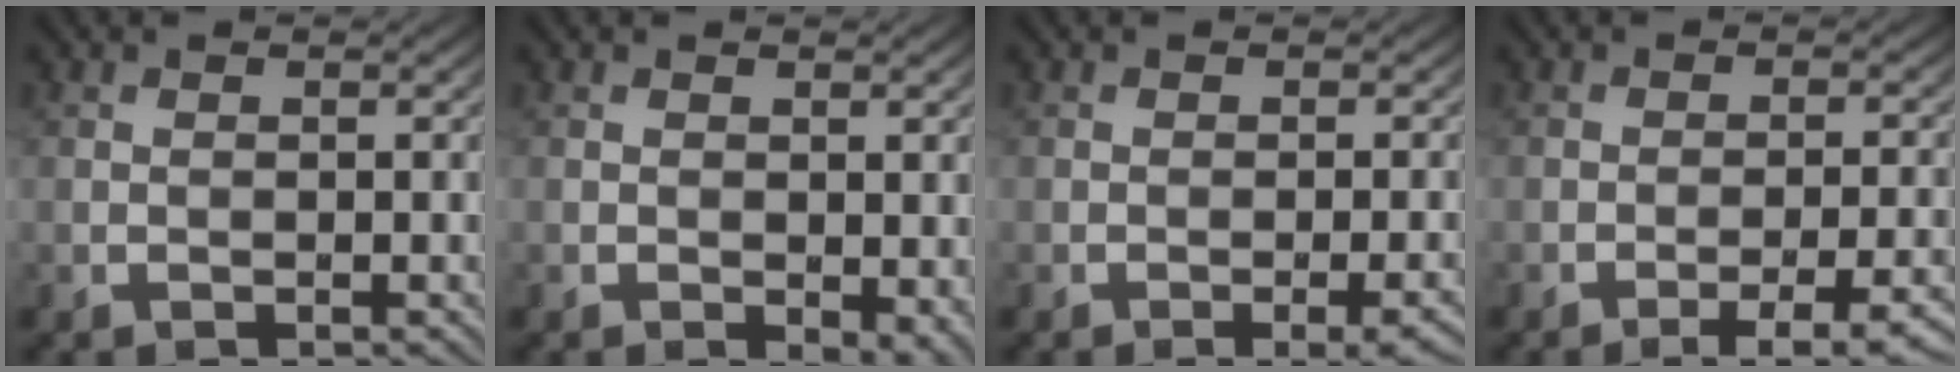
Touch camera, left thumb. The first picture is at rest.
{"total": 3.0, "force": [-1.0, 1.5, 2.4], "torque": [-0.031, -0.009, -0.010]}
{"total": 3.1, "force": [-1.6, 0.6, 2.5], "torque": [-0.035, 0.006, -0.023]}
{"total": 6.4, "force": [-4.2, 1.3, 4.7], "torque": [-0.068, 0.010, -0.054]}